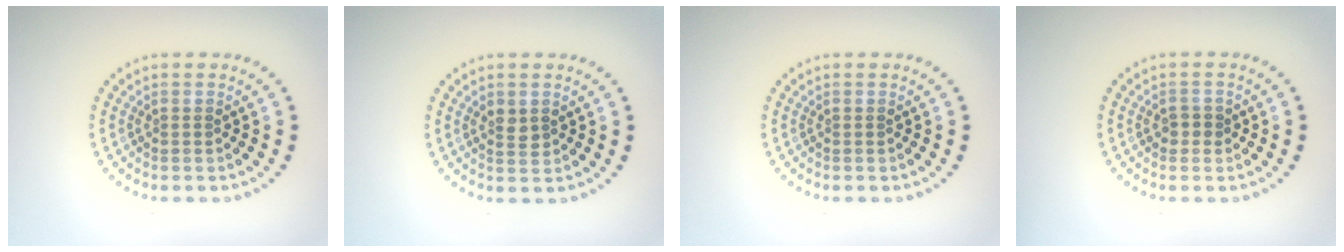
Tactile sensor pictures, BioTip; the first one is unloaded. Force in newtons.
{"total": 1.5, "press": 1.5, "slide": 0.3}
{"total": 0.0}
{"total": 1.2, "press": 1.2, "slide": 0.4}